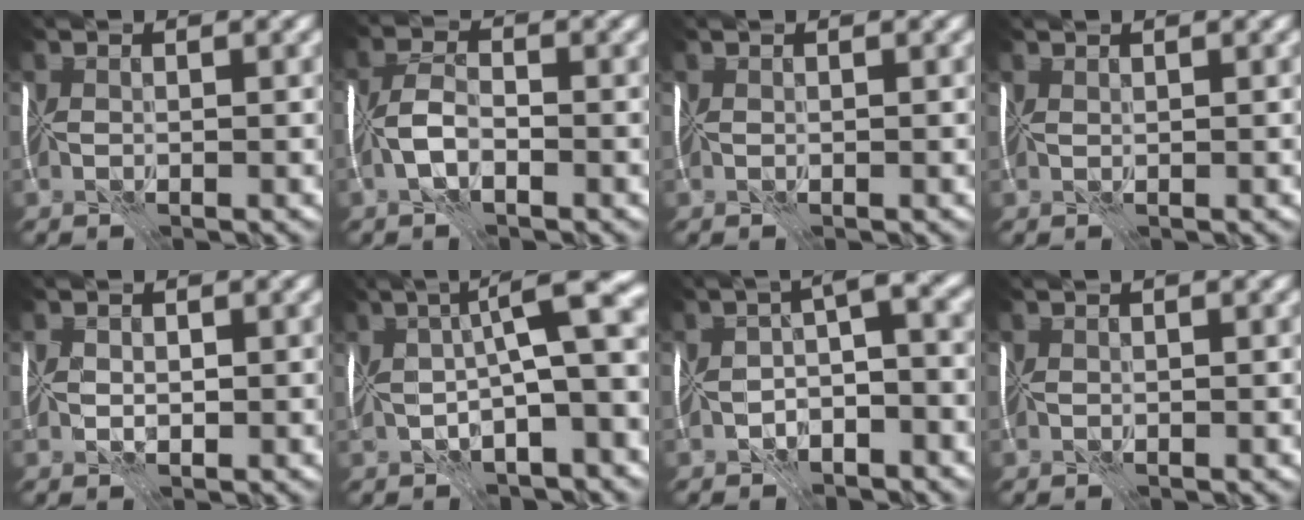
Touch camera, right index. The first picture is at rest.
{"total": 3.0, "force": [-1.6, 1.2, 2.2], "torque": [-0.050, 0.005, -0.041]}
{"total": 0.0}
{"total": 0.7, "force": [0.6, -0.5, -0.1], "torque": [-0.002, -0.003, 0.010]}
{"total": 0.7, "force": [-0.1, 0.7, 0.3], "torque": [-0.011, -0.001, -0.003]}
{"total": 9.5, "force": [0.7, 2.3, 9.2], "torque": [-0.139, 0.016, 0.004]}
{"total": 4.1, "force": [-2.1, 1.4, 3.2], "torque": [-0.046, 0.007, -0.046]}
{"total": 0.7, "force": [0.4, 0.0, 0.5], "torque": [-0.005, 0.001, 0.008]}